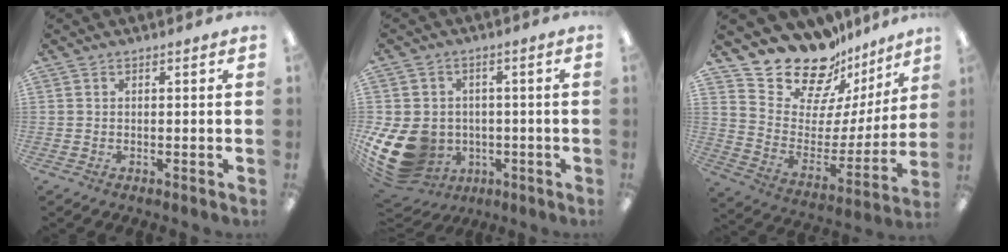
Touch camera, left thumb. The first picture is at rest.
{"total": 14.6, "force": [-3.2, 12.1, 7.5], "torque": [-0.174, 0.014, -0.047]}
{"total": 18.2, "force": [15.8, 8.0, 4.4], "torque": [-0.086, -0.137, 0.278]}